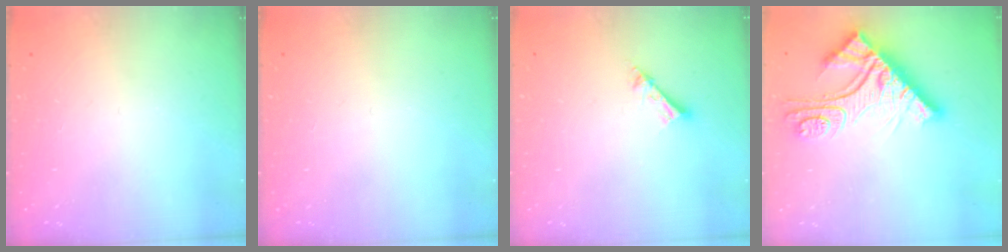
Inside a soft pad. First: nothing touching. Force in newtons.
{"total": 0.0}
{"total": 4.3, "press": 4.3, "slide": 0.3}
{"total": 17.4, "press": 17.3, "slide": 1.8}